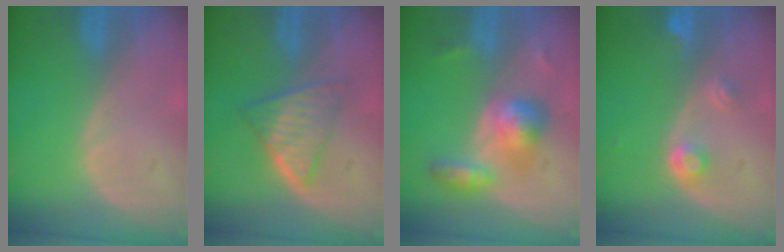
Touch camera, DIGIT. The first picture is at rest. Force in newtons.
{"total": 5.5, "press": 5.4, "slide": 1.4}
{"total": 5.8, "press": 5.8, "slide": 0.2}
{"total": 2.9, "press": 2.7, "slide": 1.0}